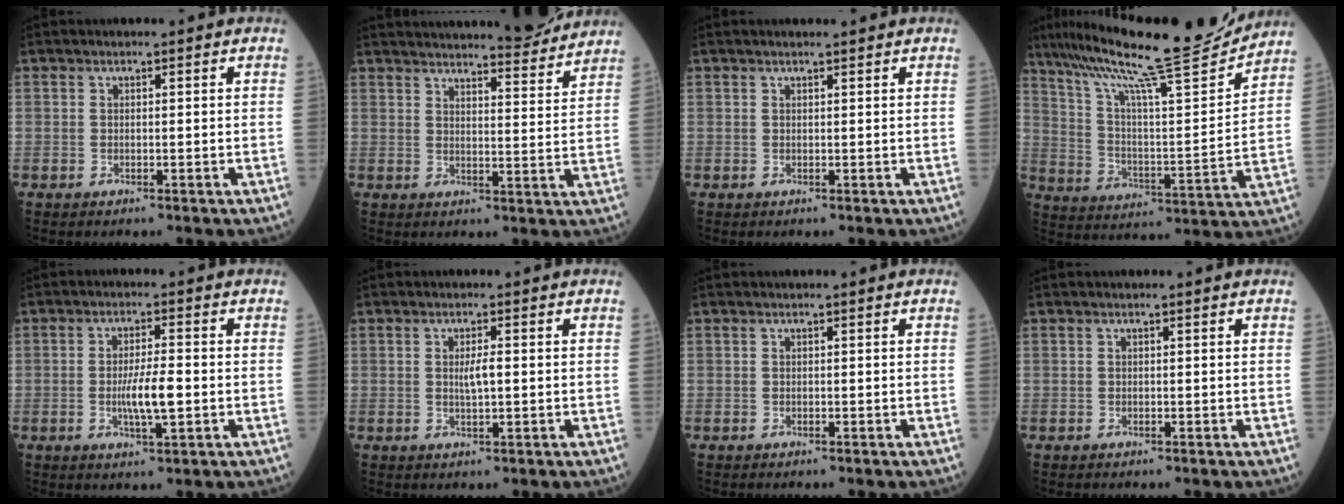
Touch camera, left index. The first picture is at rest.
{"total": 13.3, "force": [12.5, 0.7, 4.3], "torque": [-0.058, -0.008, 0.157]}
{"total": 1.5, "force": [1.3, 0.0, 0.6], "torque": [-0.006, 0.008, 0.023]}
{"total": 21.5, "force": [18.8, 0.1, 10.4], "torque": [-0.181, -0.015, 0.295]}
{"total": 5.4, "force": [-1.0, 0.7, 5.3], "torque": [-0.102, -0.007, -0.016]}
{"total": 2.3, "force": [0.1, 0.3, 2.2], "torque": [-0.042, -0.001, 0.004]}
{"total": 0.0}
{"total": 0.0}